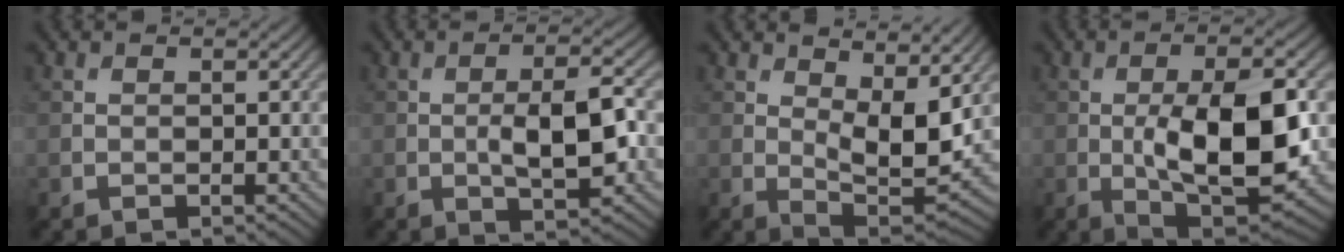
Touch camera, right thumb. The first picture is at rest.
{"total": 7.0, "force": [-0.9, 2.2, 6.6], "torque": [-0.112, 0.002, -0.016]}
{"total": 8.2, "force": [3.0, 3.5, 6.9], "torque": [-0.122, -0.012, 0.055]}
{"total": 12.9, "force": [-1.1, 5.0, 11.9], "torque": [-0.194, -0.008, -0.012]}